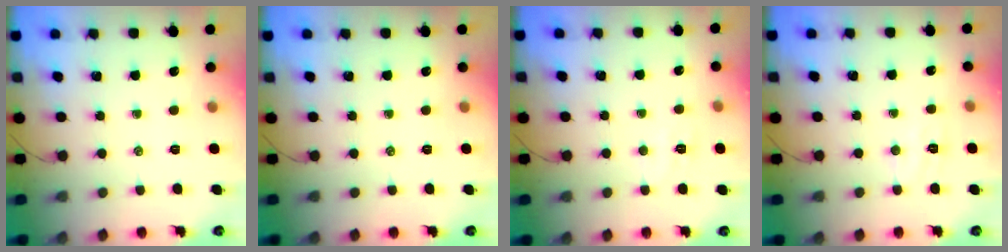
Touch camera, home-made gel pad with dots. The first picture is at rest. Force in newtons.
{"total": 0.0}
{"total": 3.6, "press": 3.5, "slide": 0.9}
{"total": 5.1, "press": 5.0, "slide": 1.0}